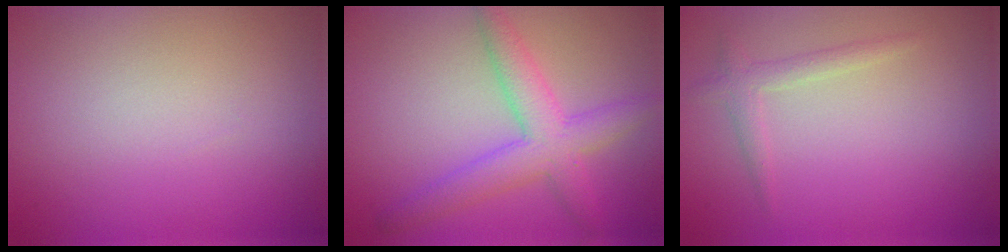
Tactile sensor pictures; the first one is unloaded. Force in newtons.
{"total": 4.8, "press": 4.8, "slide": 0.1}
{"total": 1.5, "press": 1.5, "slide": 0.0}